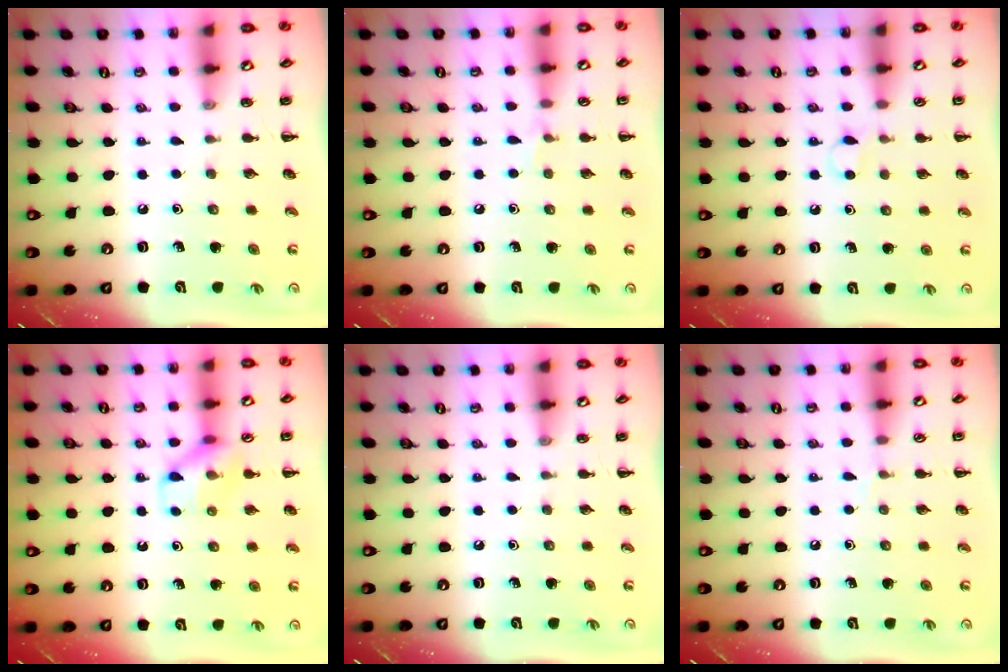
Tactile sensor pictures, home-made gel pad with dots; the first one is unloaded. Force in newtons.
{"total": 4.4, "press": 4.1, "slide": 1.5}
{"total": 3.2, "press": 3.0, "slide": 1.1}
{"total": 11.2, "press": 11.1, "slide": 1.3}
{"total": 0.0}
{"total": 3.1, "press": 3.0, "slide": 1.0}